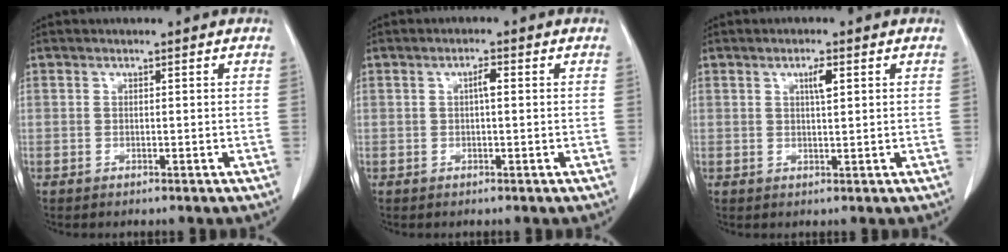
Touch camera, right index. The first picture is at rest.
{"total": 1.9, "force": [0.2, 0.2, 1.8], "torque": [-0.033, 0.004, 0.004]}
{"total": 2.3, "force": [1.0, 0.3, 2.1], "torque": [-0.037, -0.001, 0.016]}